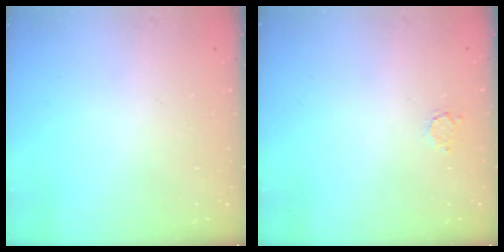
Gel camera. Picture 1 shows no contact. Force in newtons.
{"total": 2.2, "press": 2.2, "slide": 0.2}